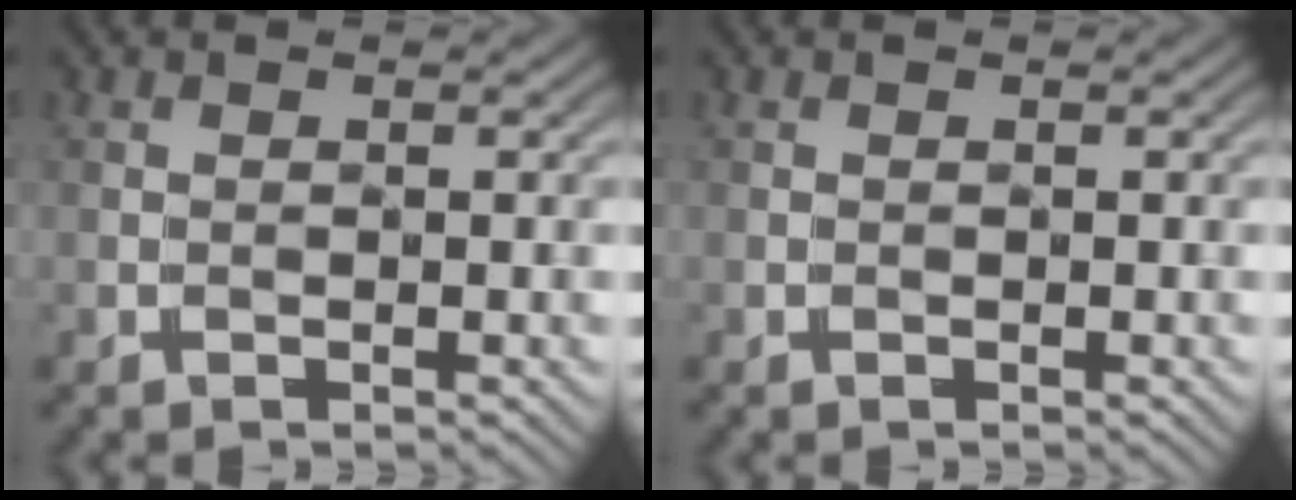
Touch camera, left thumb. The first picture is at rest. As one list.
[{"total": 0.0}]